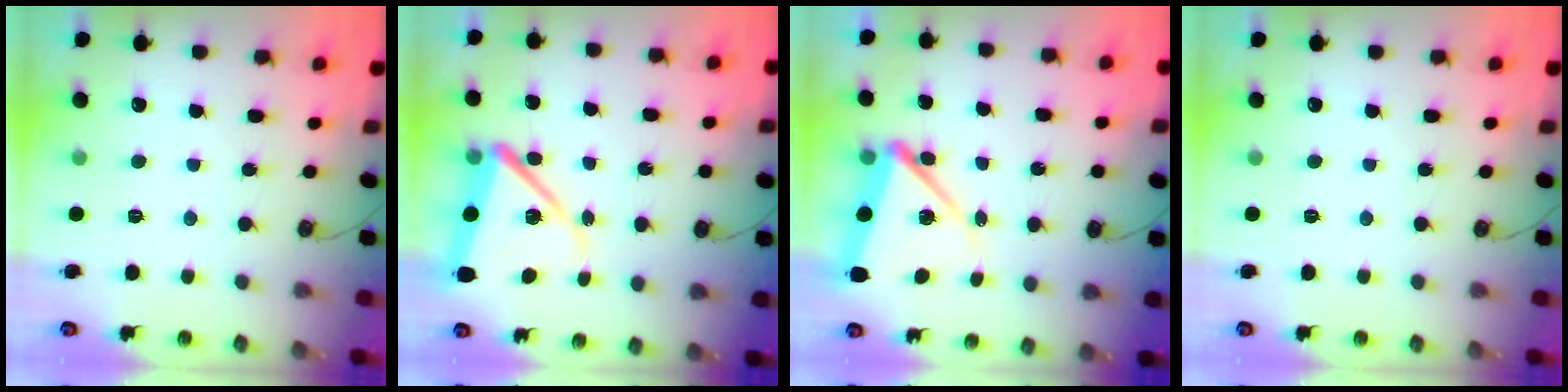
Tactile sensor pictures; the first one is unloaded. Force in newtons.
{"total": 13.9, "press": 13.8, "slide": 1.6}
{"total": 11.4, "press": 11.3, "slide": 1.7}
{"total": 0.0}